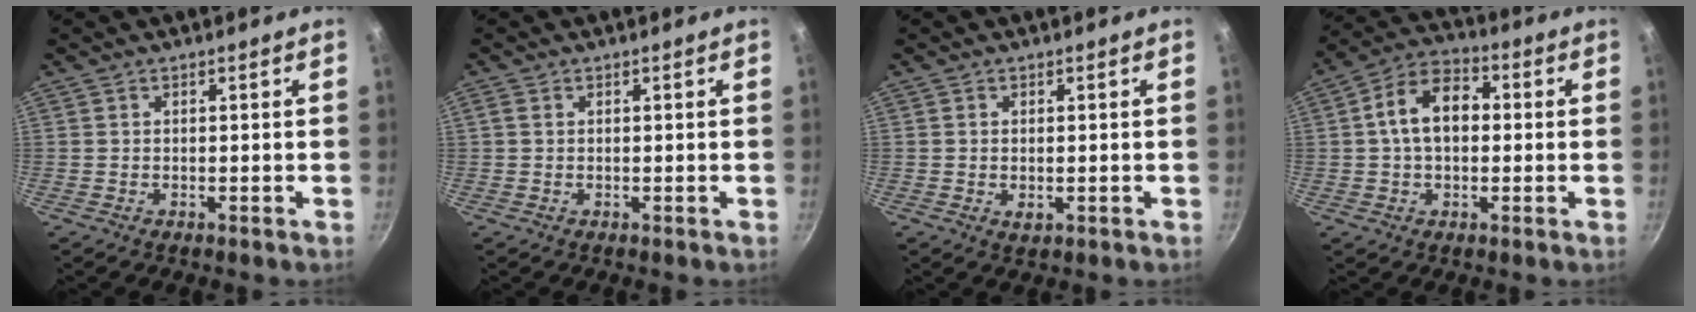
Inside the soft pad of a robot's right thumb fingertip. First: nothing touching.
{"total": 0.9, "force": [0.3, 0.7, 0.6], "torque": [-0.013, 0.003, 0.003]}
{"total": 1.9, "force": [-0.3, 1.2, 1.5], "torque": [-0.024, -0.005, -0.002]}
{"total": 11.0, "force": [0.9, 7.4, 8.1], "torque": [-0.112, 0.030, -0.001]}